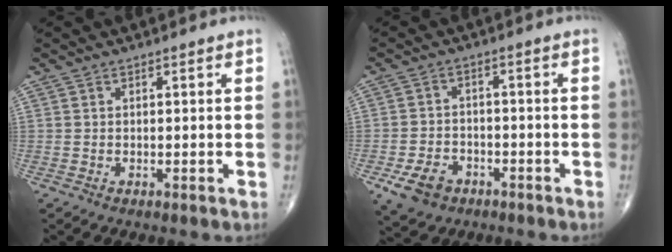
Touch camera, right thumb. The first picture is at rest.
{"total": 7.0, "force": [-3.6, 5.0, 3.3], "torque": [-0.053, 0.017, -0.058]}